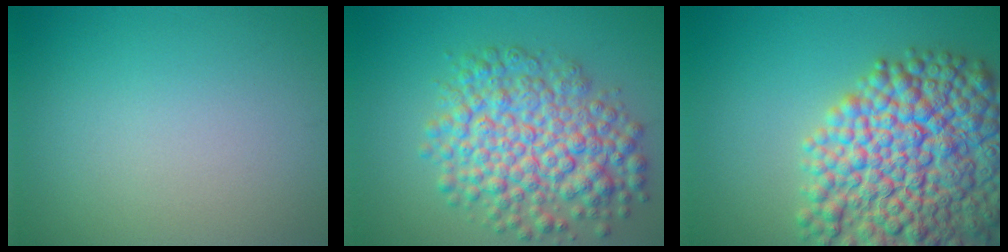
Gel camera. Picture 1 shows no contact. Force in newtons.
{"total": 8.0, "press": 8.0, "slide": 0.2}
{"total": 13.8, "press": 13.8, "slide": 0.7}